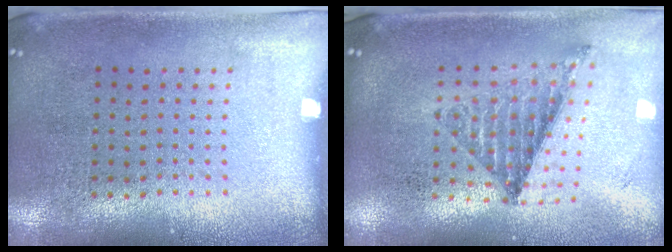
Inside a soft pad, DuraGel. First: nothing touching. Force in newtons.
{"total": 0.9, "press": 0.9, "slide": 0.3}